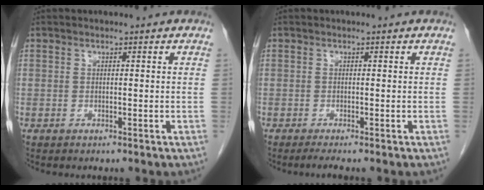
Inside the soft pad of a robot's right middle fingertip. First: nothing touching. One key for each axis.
{"total": 1.5, "fx": -1.2, "fy": -0.3, "fz": 0.9, "tx": -0.021, "ty": -0.005, "tz": -0.023}